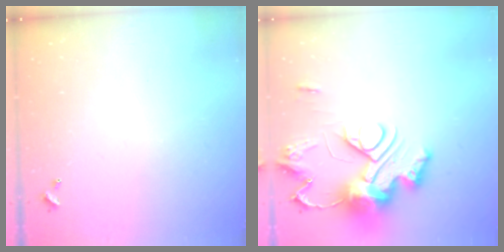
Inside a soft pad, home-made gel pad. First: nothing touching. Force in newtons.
{"total": 18.2, "press": 18.1, "slide": 0.9}